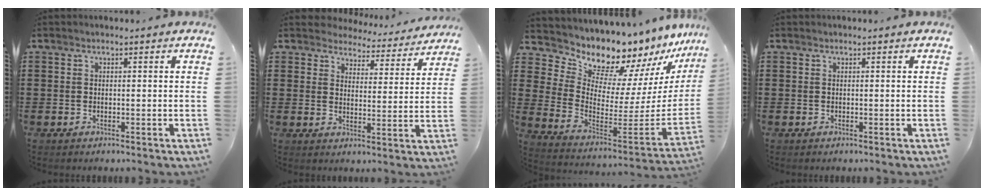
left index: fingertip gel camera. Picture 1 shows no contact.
{"total": 4.2, "force": [4.2, 0.4, -0.1], "torque": [-0.015, -0.037, 0.069]}
{"total": 10.7, "force": [10.5, 2.2, 0.8], "torque": [-0.051, -0.112, 0.177]}
{"total": 0.0}